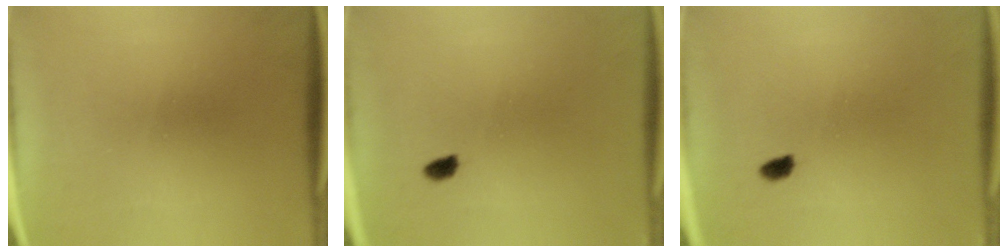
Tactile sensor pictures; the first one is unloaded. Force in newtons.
{"total": 1.5}
{"total": 1.5}